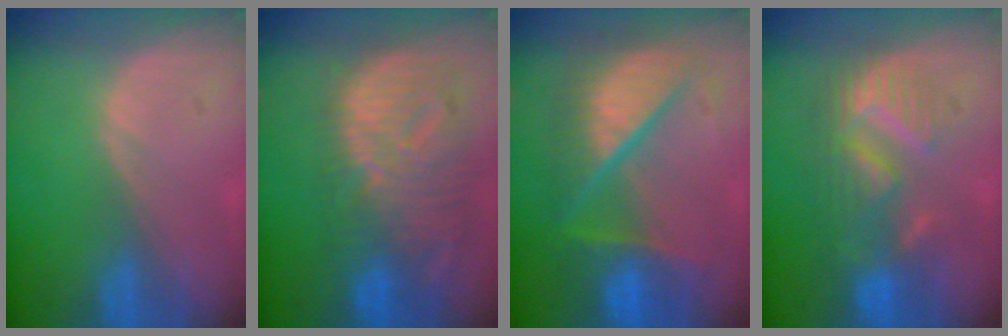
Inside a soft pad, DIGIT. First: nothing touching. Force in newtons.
{"total": 12.6, "press": 10.8, "slide": 6.4}
{"total": 10.7, "press": 10.6, "slide": 1.4}
{"total": 8.6, "press": 8.2, "slide": 2.7}